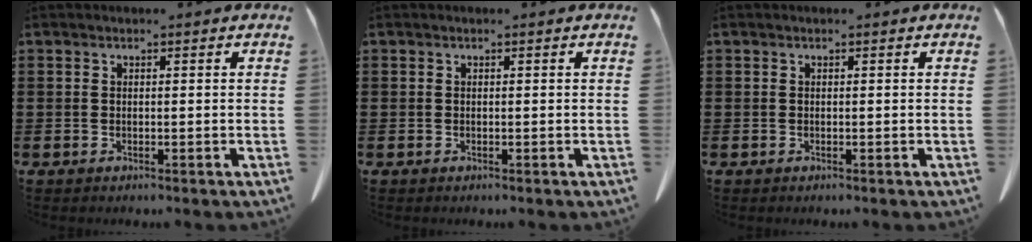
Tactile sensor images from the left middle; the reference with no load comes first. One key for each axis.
{"total": 0.0}
{"total": 0.0}